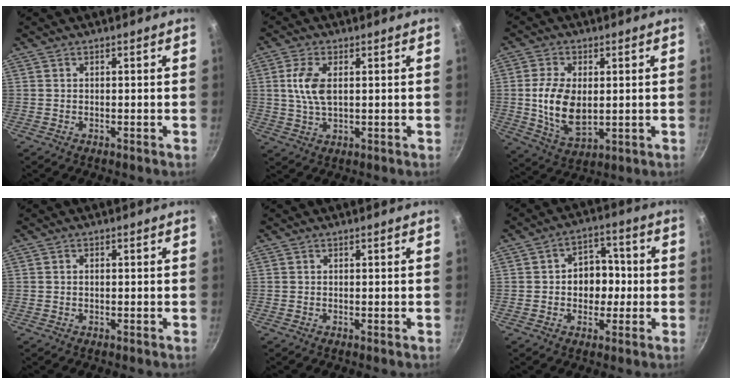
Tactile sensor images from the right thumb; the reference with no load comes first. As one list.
[{"total": 6.8, "force": [1.2, 3.4, 5.7], "torque": [-0.116, 0.002, 0.023]}, {"total": 11.4, "force": [0.6, 6.7, 9.3], "torque": [-0.171, -0.011, 0.019]}, {"total": 0.8, "force": [0.1, 0.6, 0.6], "torque": [-0.010, 0.004, 0.000]}, {"total": 0.0}, {"total": 8.8, "force": [-0.3, 6.9, 5.4], "torque": [-0.026, 0.016, -0.011]}]